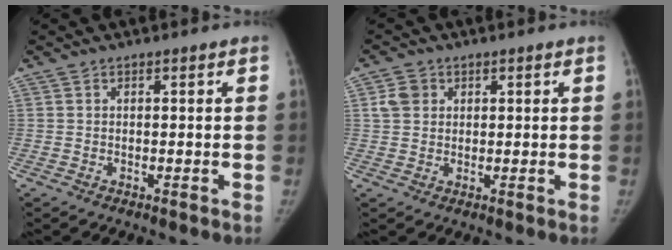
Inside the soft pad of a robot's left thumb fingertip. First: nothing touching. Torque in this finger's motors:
{"motor_torque": [0.65, 0.79, 0.42, -0.66, 0.23]}